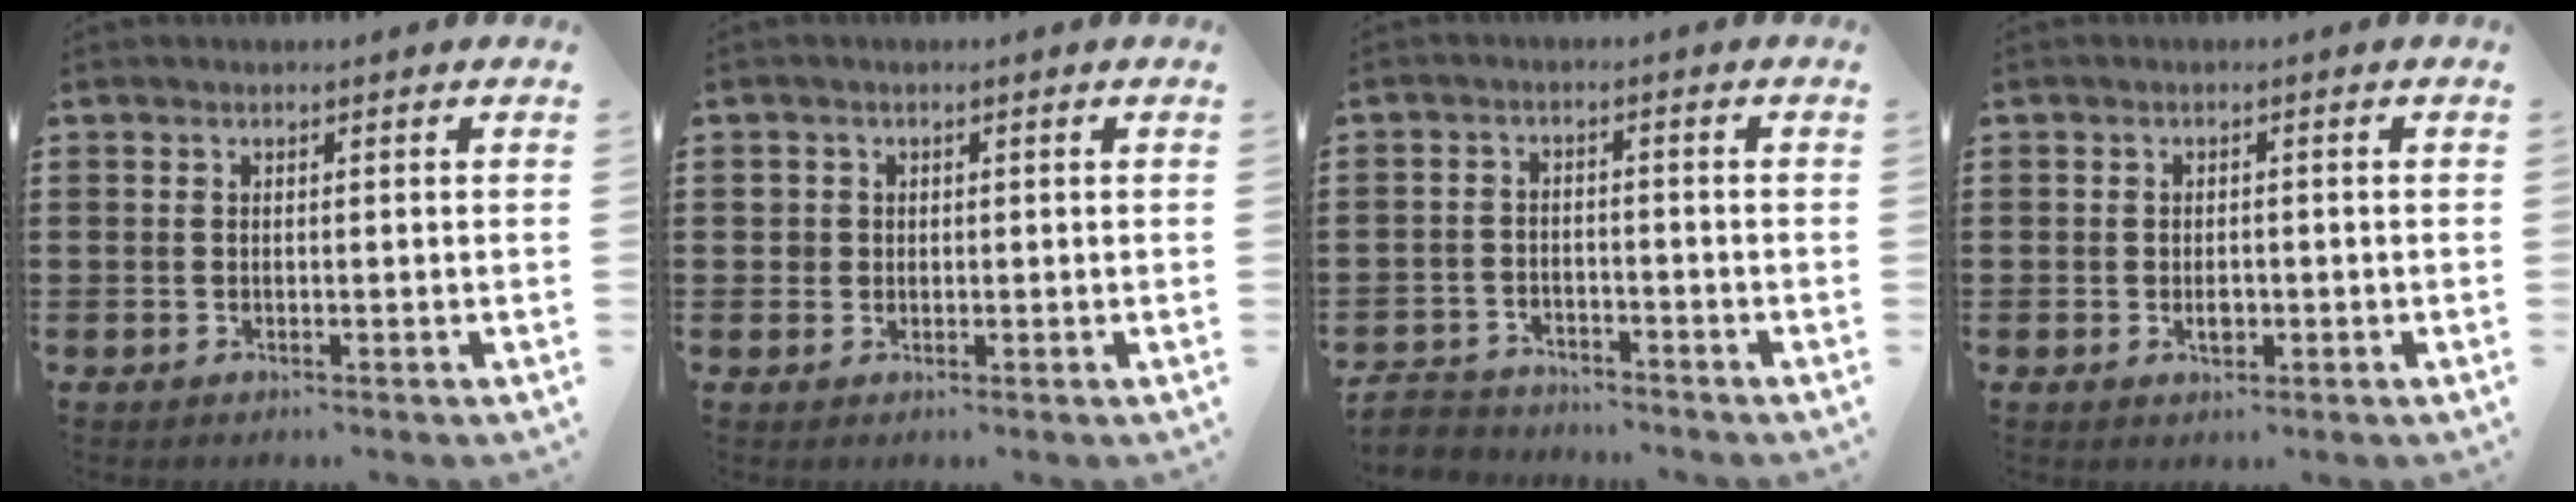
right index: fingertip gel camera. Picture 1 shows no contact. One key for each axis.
{"total": 1.3, "fx": 0.2, "fy": 1.3, "fz": 0.2, "tx": -0.008, "ty": 0.006, "tz": 0.004}
{"total": 3.1, "fx": -3.1, "fy": 0.7, "fz": -0.2, "tx": -0.012, "ty": -0.002, "tz": -0.069}
{"total": 2.2, "fx": -0.5, "fy": 1.1, "fz": 1.8, "tx": -0.034, "ty": -0.001, "tz": -0.008}